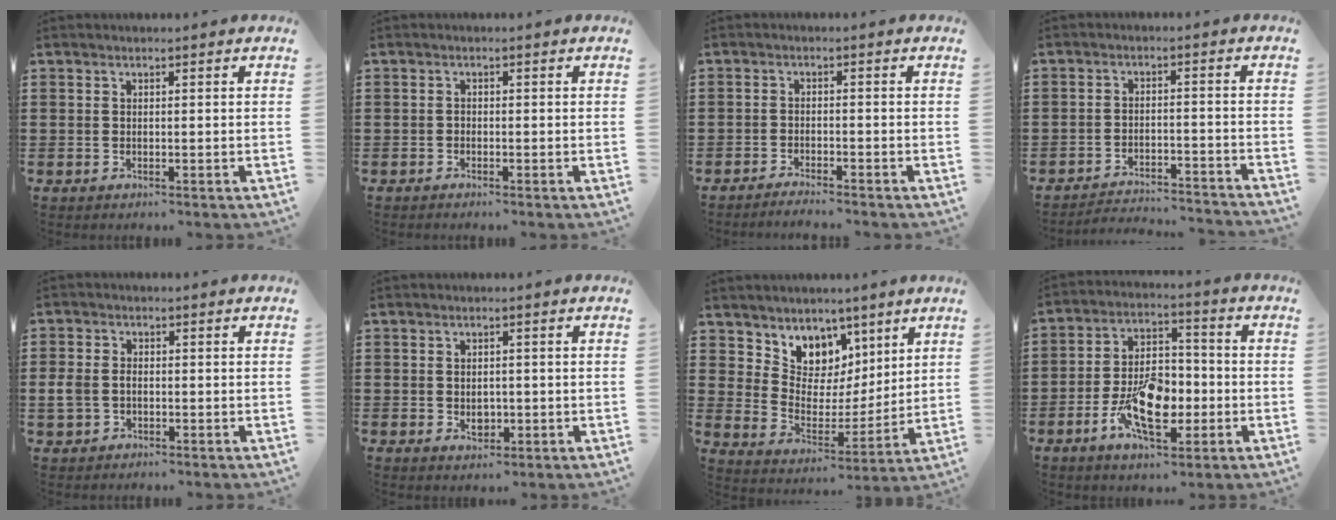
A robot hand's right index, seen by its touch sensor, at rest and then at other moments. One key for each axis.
{"total": 0.6, "fx": -0.5, "fy": 0.1, "fz": 0.1, "tx": -0.004, "ty": -0.002, "tz": -0.010}
{"total": 1.7, "fx": -1.7, "fy": -0.2, "fz": 0.1, "tx": -0.005, "ty": 0.001, "tz": -0.035}
{"total": 3.4, "fx": -3.3, "fy": 0.2, "fz": 0.3, "tx": -0.019, "ty": 0.001, "tz": -0.075}
{"total": 2.8, "fx": -0.5, "fy": 2.0, "fz": 1.9, "tx": -0.061, "ty": -0.006, "tz": -0.016}
{"total": 2.3, "fx": -0.2, "fy": 1.6, "fz": 1.7, "tx": -0.026, "ty": 0.002, "tz": -0.007}
{"total": 7.1, "fx": 5.2, "fy": 4.8, "fz": -0.5, "tx": -0.035, "ty": -0.056, "tz": 0.095}
{"total": 10.8, "fx": -3.4, "fy": 6.0, "fz": 8.2, "tx": -0.165, "ty": -0.001, "tz": -0.062}